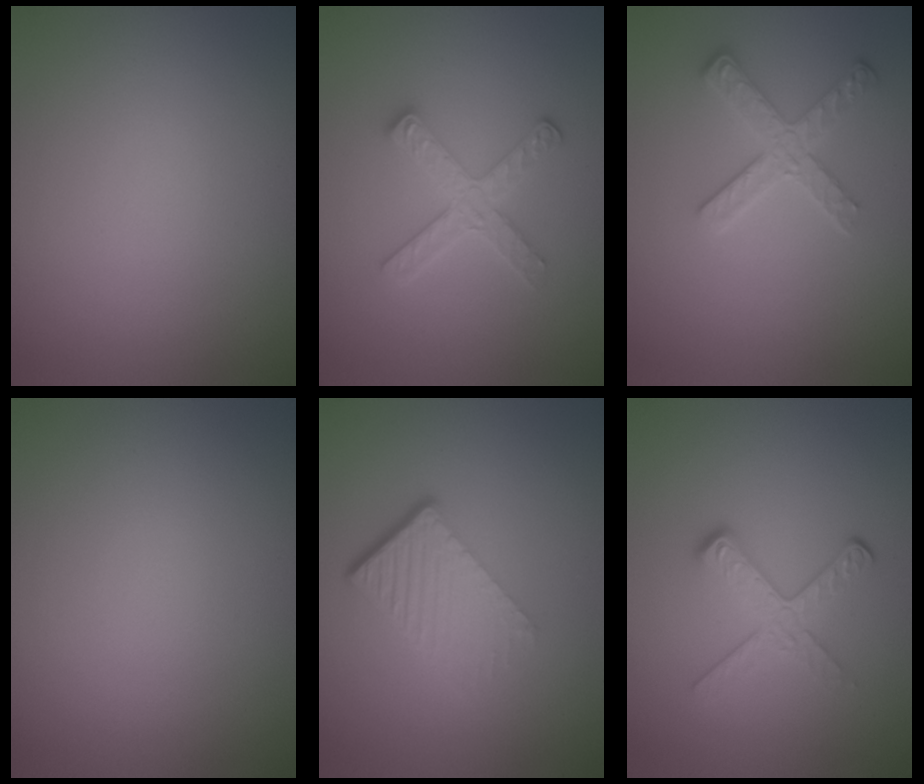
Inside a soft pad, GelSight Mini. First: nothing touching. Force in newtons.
{"total": 2.8, "press": 2.8, "slide": 0.3}
{"total": 2.7, "press": 2.6, "slide": 0.5}
{"total": 0.0}
{"total": 4.6, "press": 2.9, "slide": 3.6}
{"total": 3.6, "press": 2.2, "slide": 2.8}